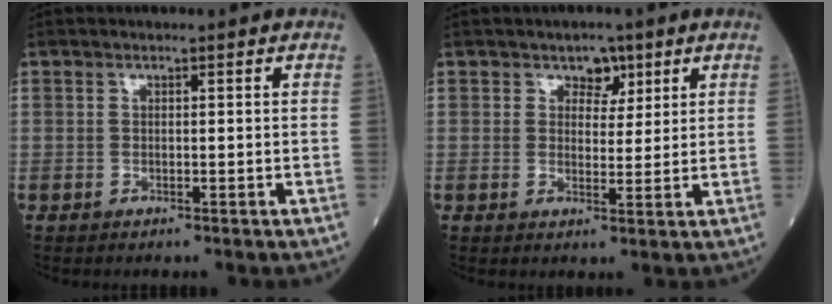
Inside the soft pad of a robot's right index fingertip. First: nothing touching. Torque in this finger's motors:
{"motor_torque": [-0.07, 0.00, 0.00, 0.03]}